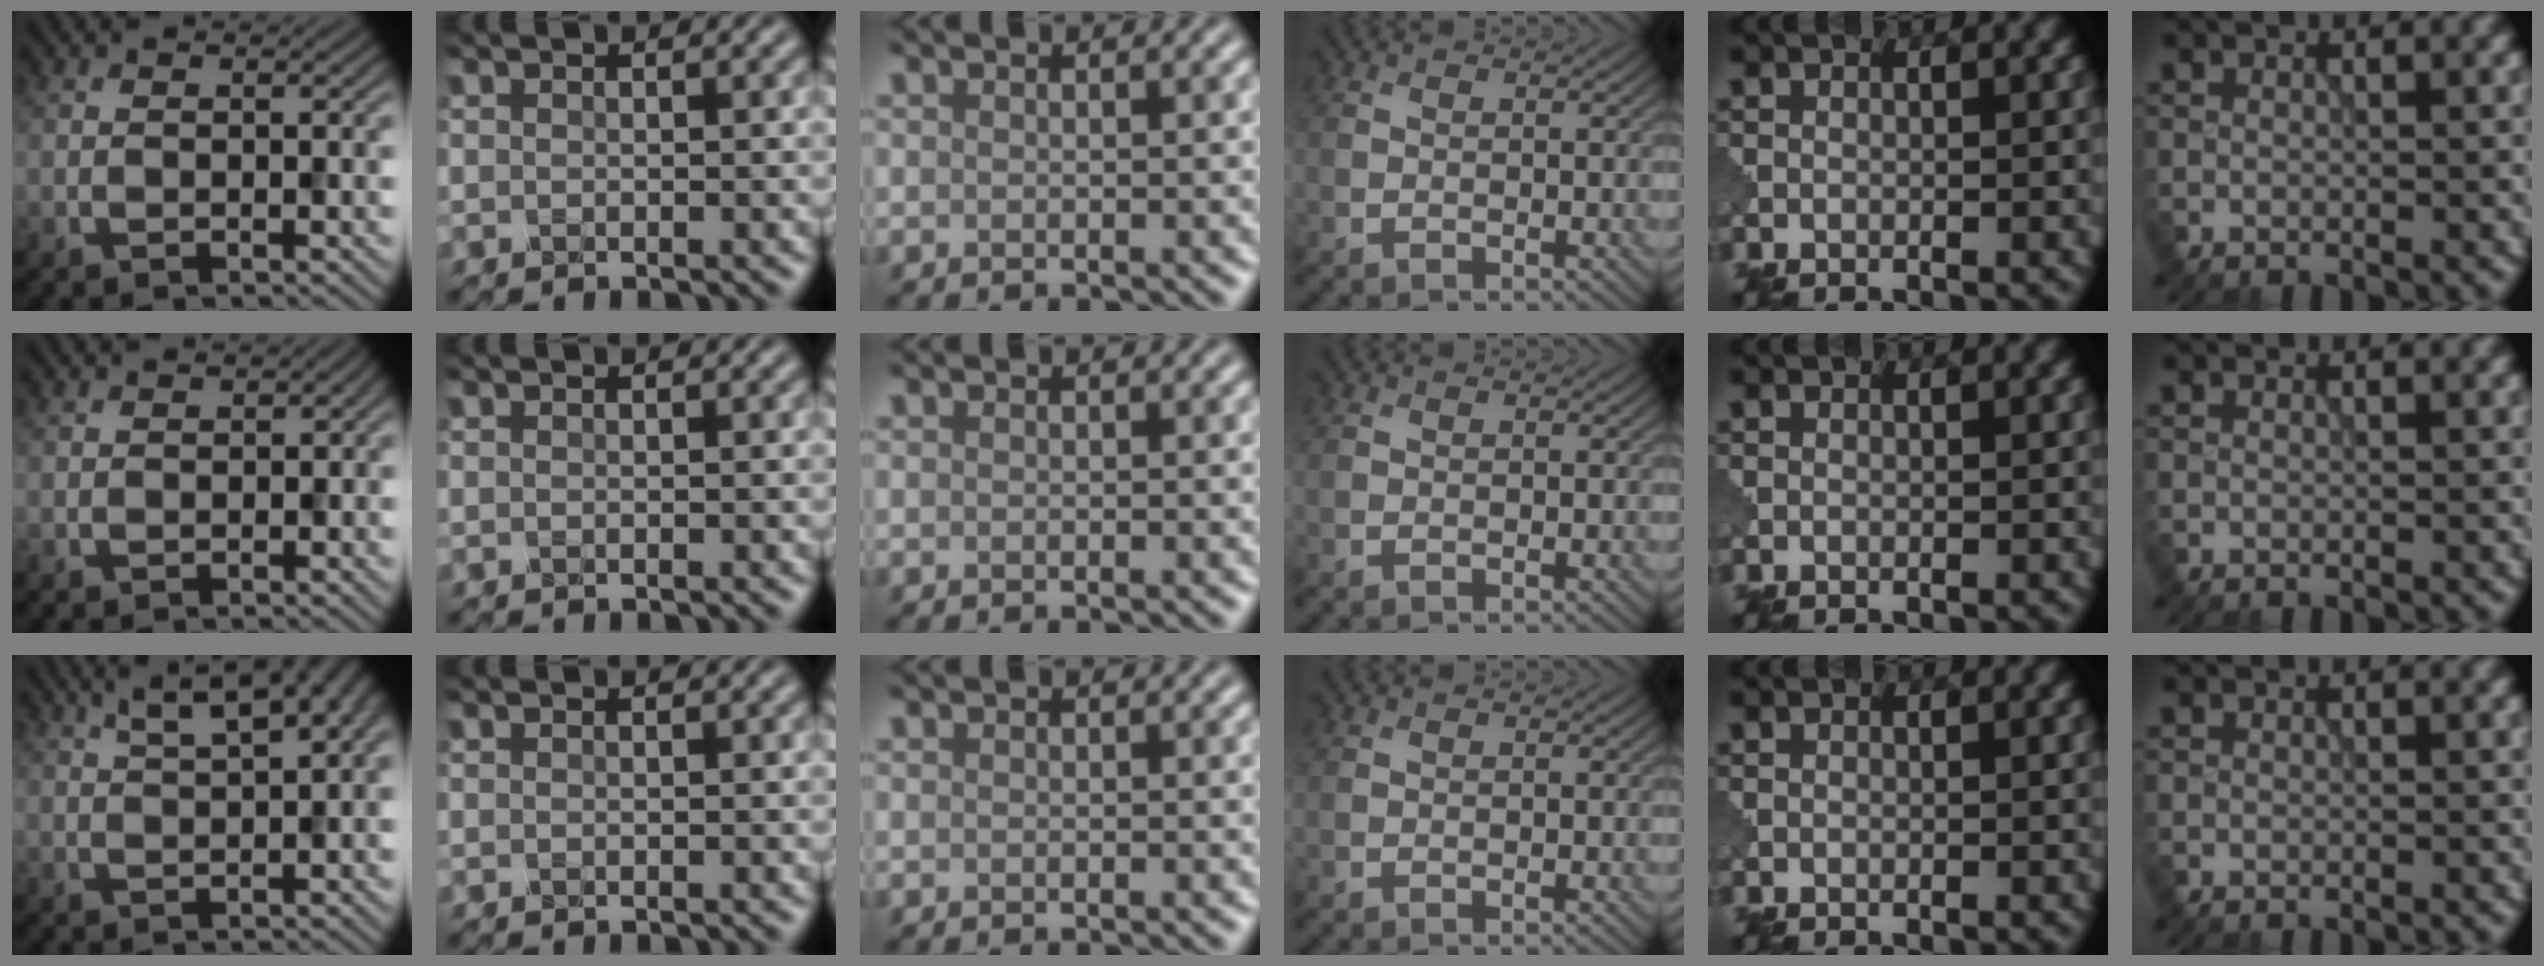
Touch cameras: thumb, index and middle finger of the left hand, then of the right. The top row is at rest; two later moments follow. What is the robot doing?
{"motion": "shake", "object": "medicine bottle"}